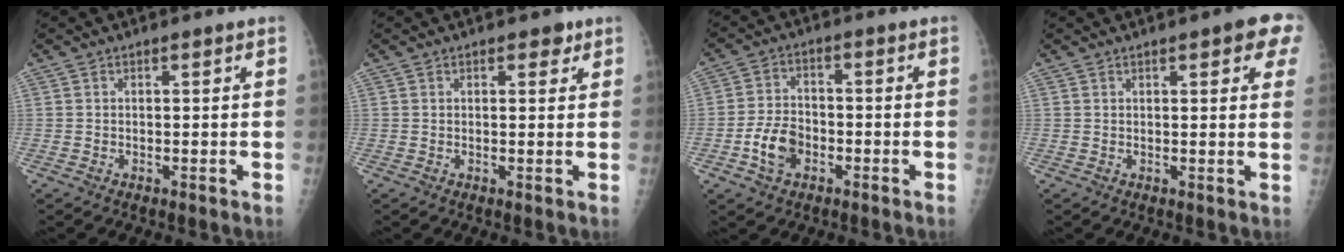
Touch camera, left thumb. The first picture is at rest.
{"total": 2.1, "force": [1.2, 1.3, 1.2], "torque": [0.000, -0.003, 0.012]}
{"total": 7.2, "force": [-3.0, 4.9, 4.2], "torque": [-0.068, 0.021, -0.058]}
{"total": 6.9, "force": [3.1, 2.1, 5.8], "torque": [-0.044, -0.004, 0.029]}